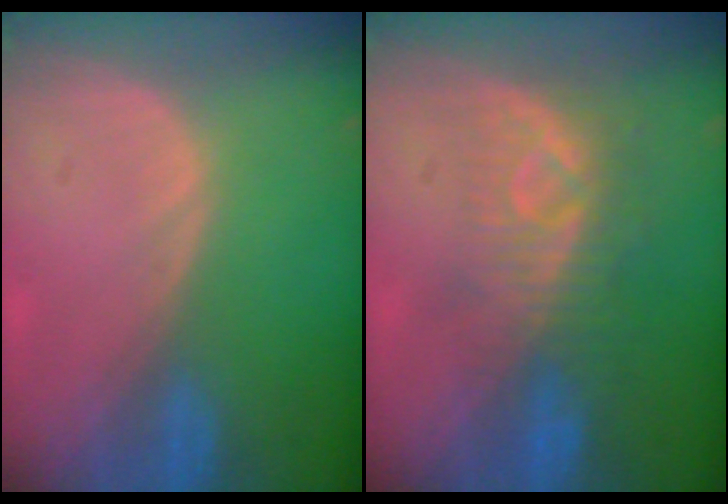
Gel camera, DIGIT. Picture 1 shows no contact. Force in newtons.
{"total": 8.2, "press": 7.4, "slide": 3.6}